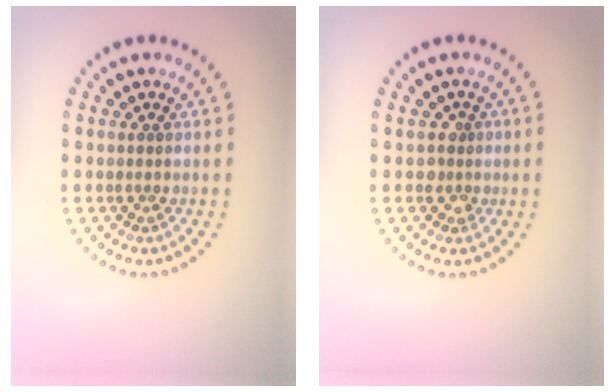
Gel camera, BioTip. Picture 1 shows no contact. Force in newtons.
{"total": 1.5, "press": 1.3, "slide": 0.9}